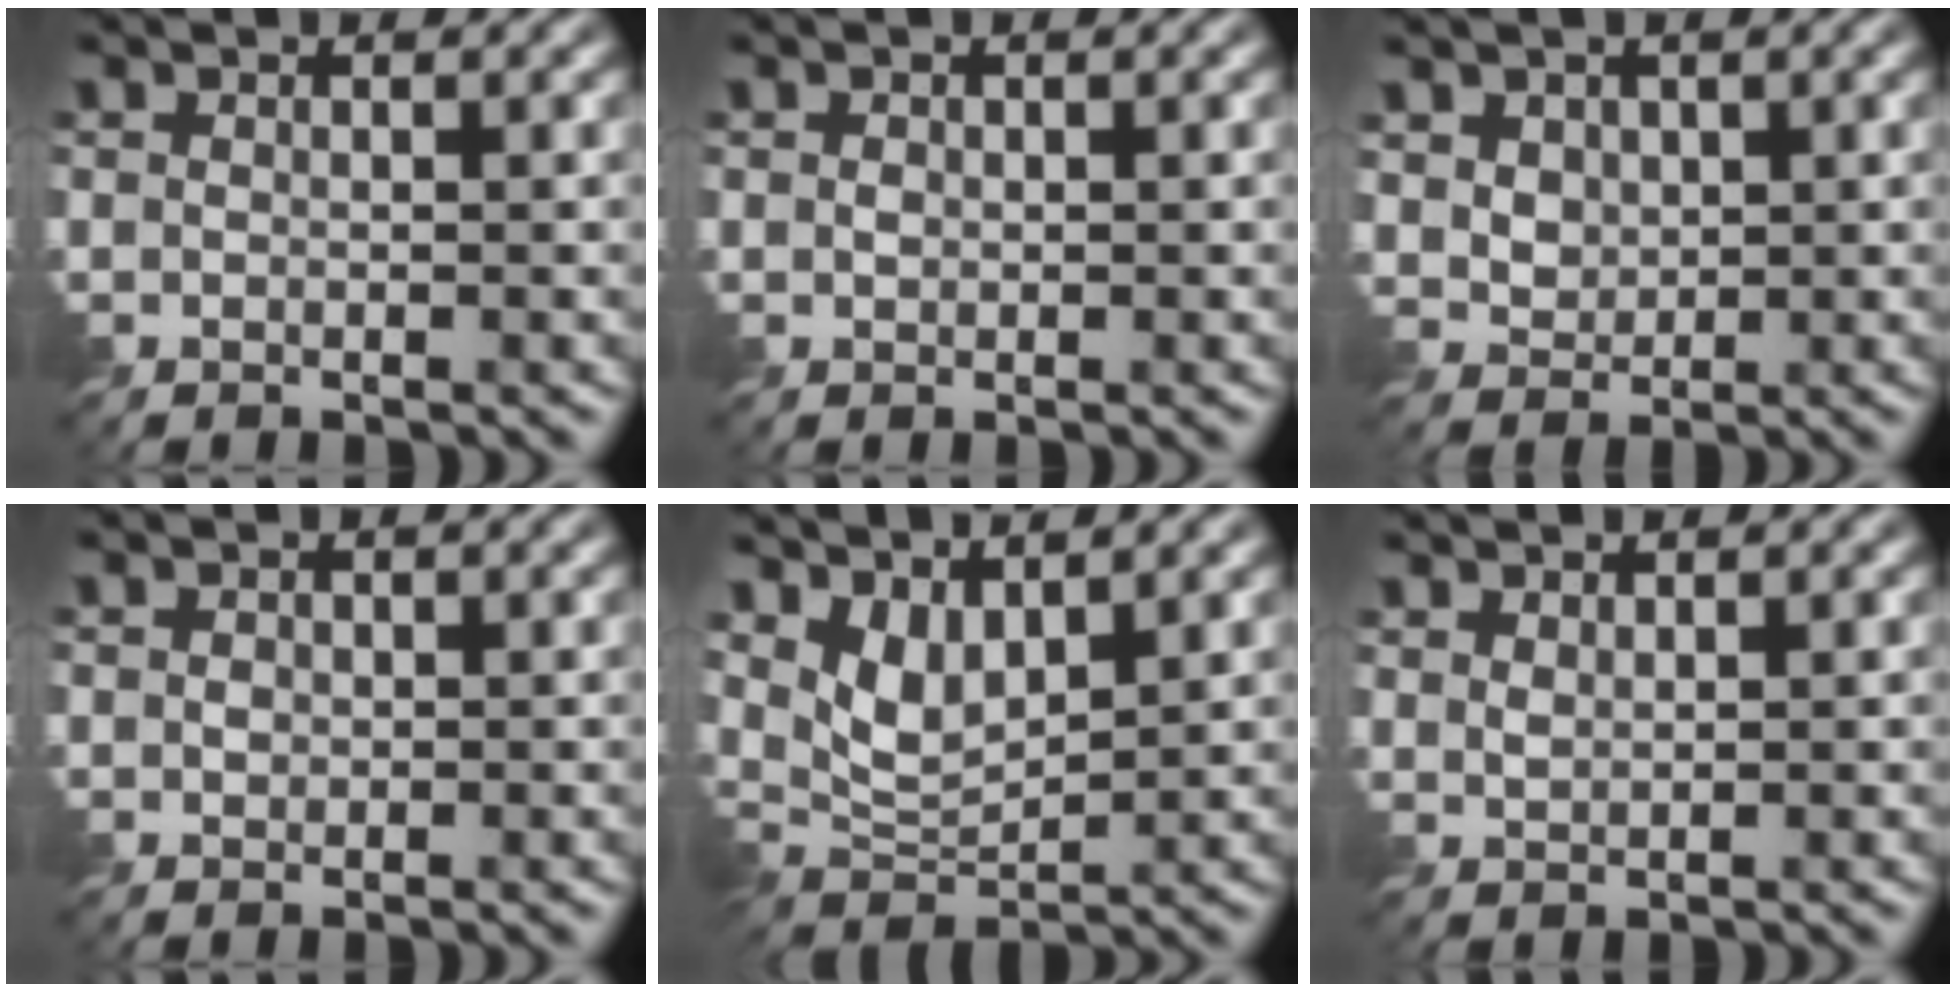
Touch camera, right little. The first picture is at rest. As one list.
[{"total": 0.5, "force": [0.0, 0.4, 0.3], "torque": [-0.009, -0.002, -0.001]}, {"total": 2.7, "force": [1.2, 2.0, 1.2], "torque": [-0.049, -0.003, 0.039]}, {"total": 0.8, "force": [0.0, 0.7, 0.3], "torque": [-0.007, -0.001, 0.000]}, {"total": 3.7, "force": [2.0, 1.7, 2.6], "torque": [-0.063, -0.012, 0.041]}, {"total": 1.0, "force": [0.9, 0.2, 0.4], "torque": [-0.015, 0.000, 0.020]}]